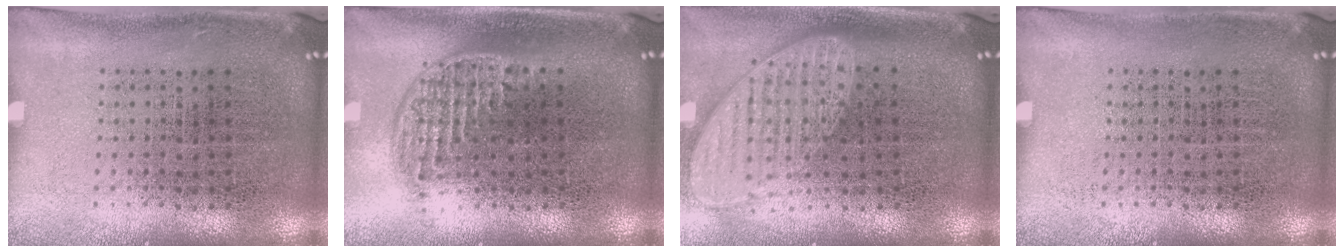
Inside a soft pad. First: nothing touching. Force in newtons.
{"total": 1.2, "press": 1.0, "slide": 0.7}
{"total": 2.0, "press": 1.5, "slide": 1.2}
{"total": 0.0}